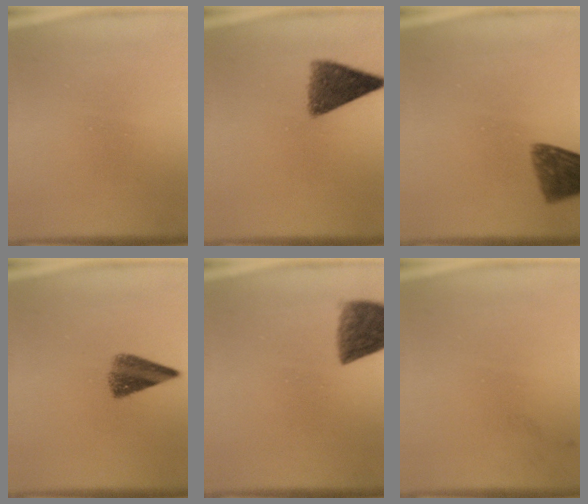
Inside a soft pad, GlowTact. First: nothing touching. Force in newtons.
{"total": 7.0}
{"total": 7.8}
{"total": 5.4}
{"total": 7.5}
{"total": 1.1}